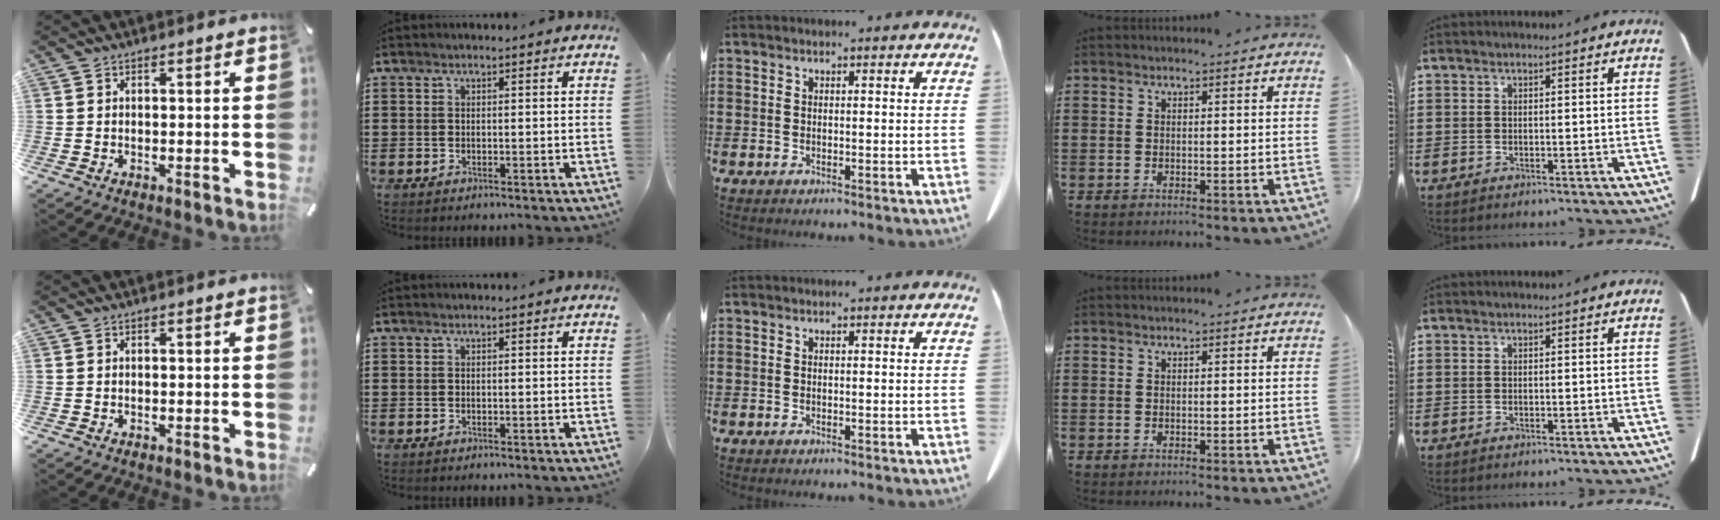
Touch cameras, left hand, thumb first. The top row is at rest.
{}